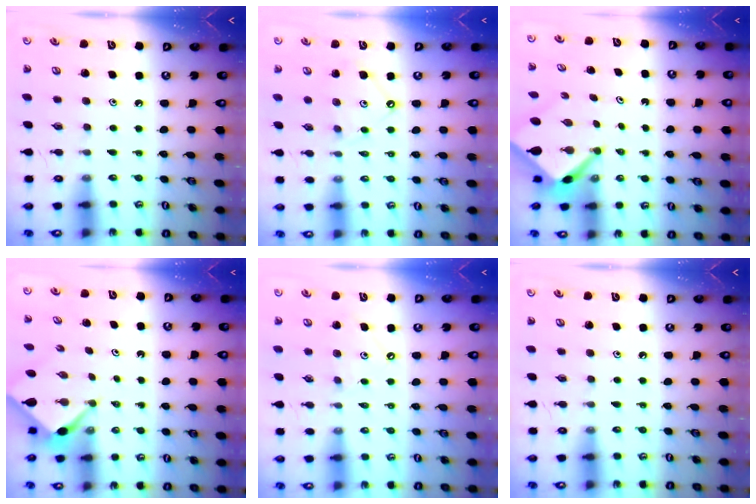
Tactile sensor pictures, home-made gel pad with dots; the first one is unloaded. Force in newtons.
{"total": 7.4, "press": 7.3, "slide": 0.9}
{"total": 3.8, "press": 3.8, "slide": 0.2}
{"total": 2.1, "press": 2.1, "slide": 0.3}
{"total": 5.5, "press": 5.4, "slide": 0.6}
{"total": 0.0}